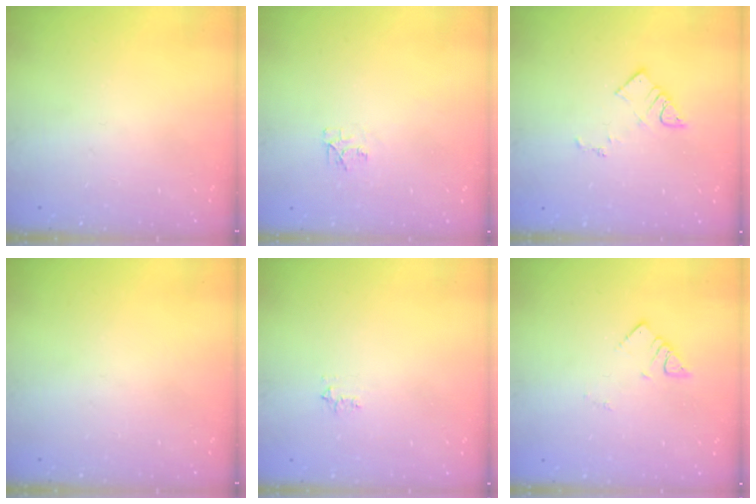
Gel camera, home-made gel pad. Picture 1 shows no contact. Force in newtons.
{"total": 5.0, "press": 5.0, "slide": 0.5}
{"total": 4.9, "press": 4.9, "slide": 0.3}
{"total": 0.0}
{"total": 3.8, "press": 3.7, "slide": 0.7}
{"total": 2.4, "press": 2.4, "slide": 0.1}